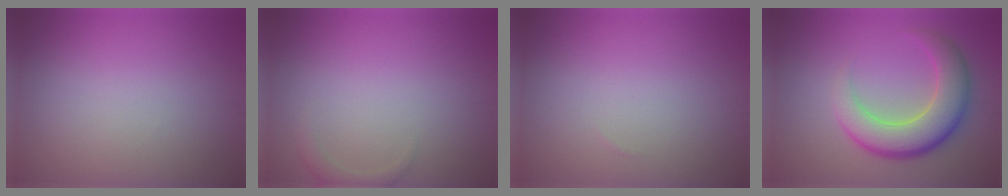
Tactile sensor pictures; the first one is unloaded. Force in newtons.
{"total": 1.2, "press": 1.2, "slide": 0.1}
{"total": 0.0}
{"total": 7.1, "press": 7.1, "slide": 0.4}